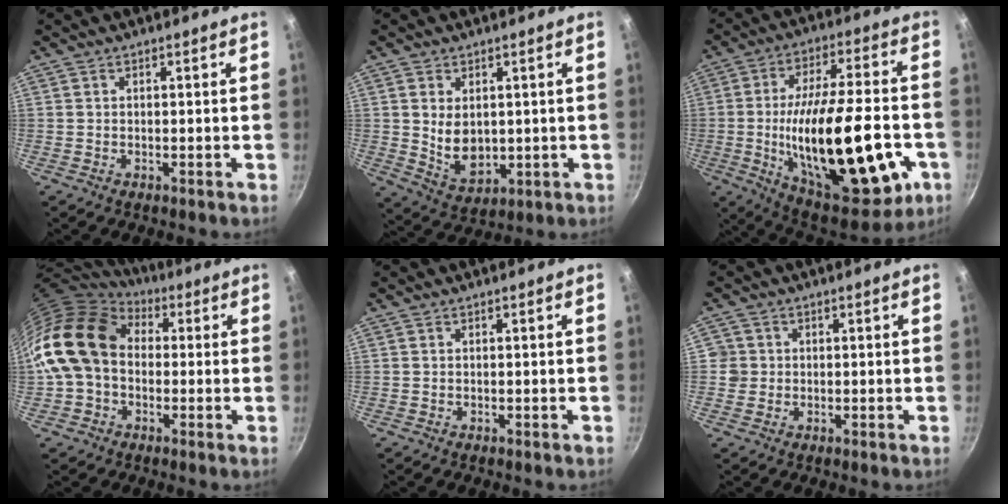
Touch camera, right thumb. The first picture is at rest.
{"total": 8.0, "force": [1.0, 5.5, 5.8], "torque": [-0.087, -0.018, 0.036]}
{"total": 31.5, "force": [-7.2, 12.5, 28.0], "torque": [-0.421, 0.013, -0.091]}
{"total": 17.9, "force": [1.0, 13.5, 11.7], "torque": [-0.208, 0.039, 0.004]}
{"total": 0.0}
{"total": 2.7, "force": [0.0, 2.7, 0.5], "torque": [0.007, 0.010, -0.002]}